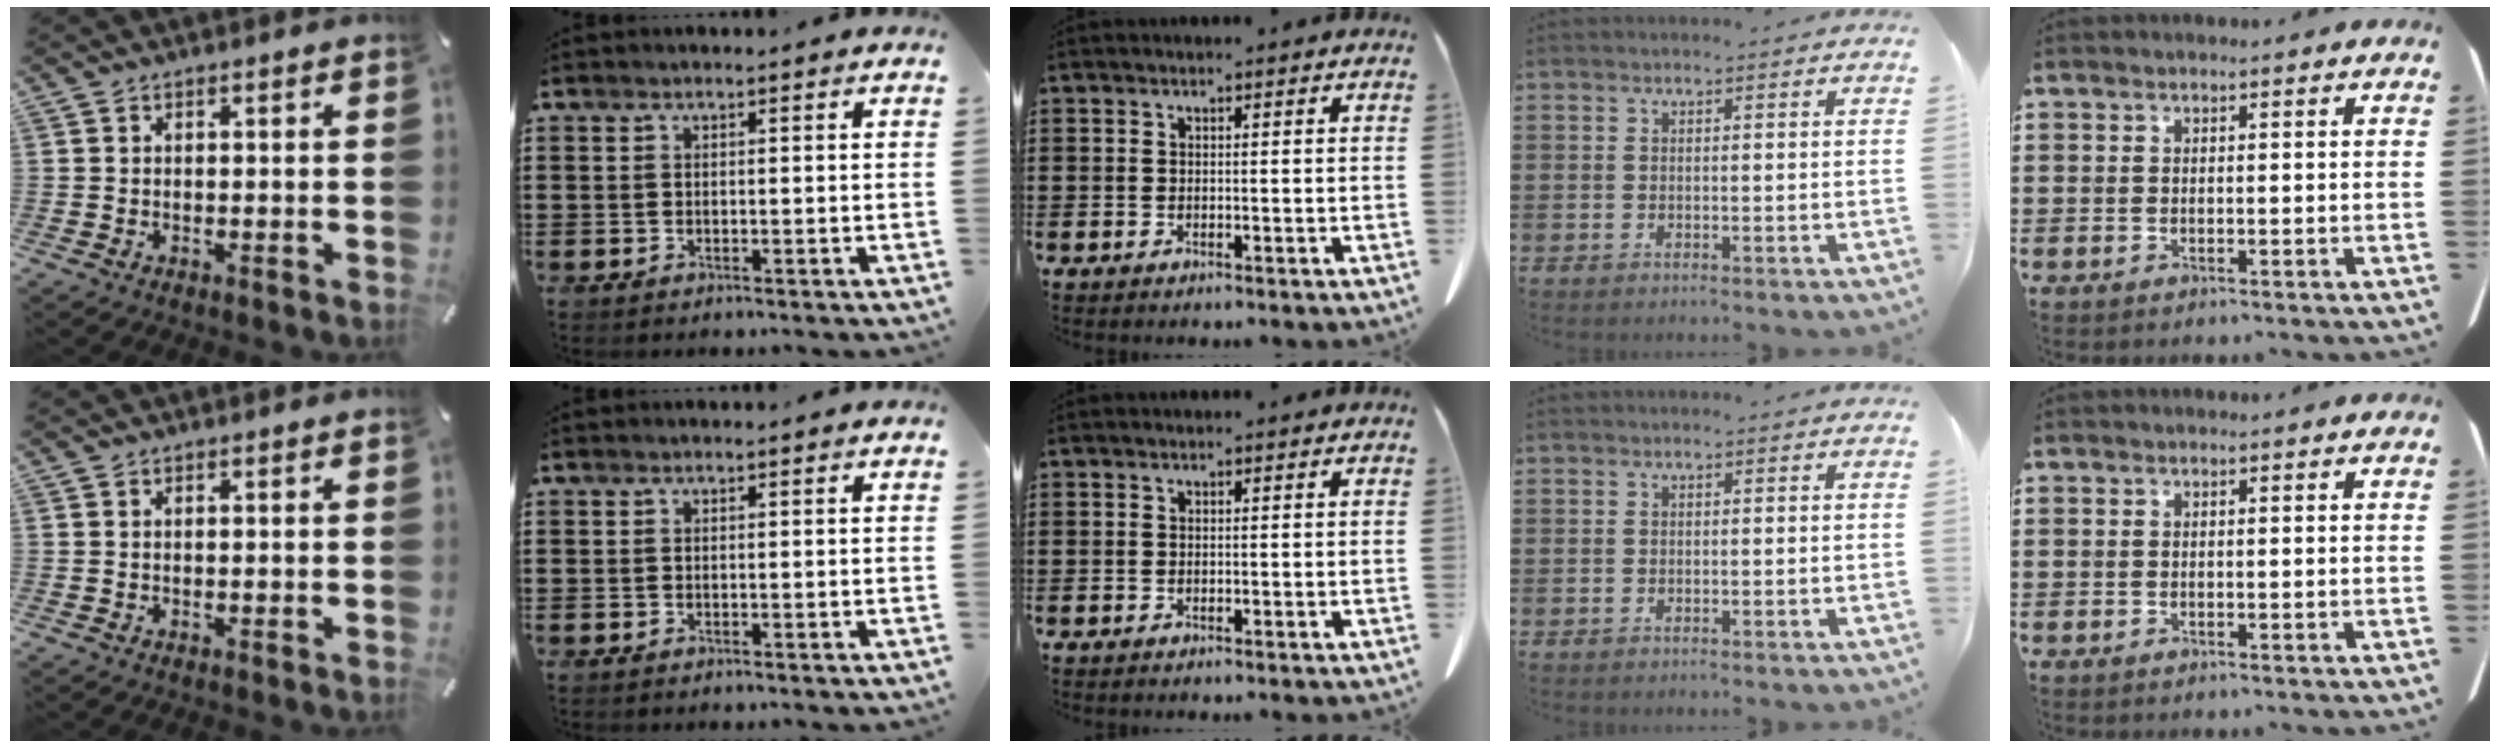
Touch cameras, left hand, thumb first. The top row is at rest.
{}